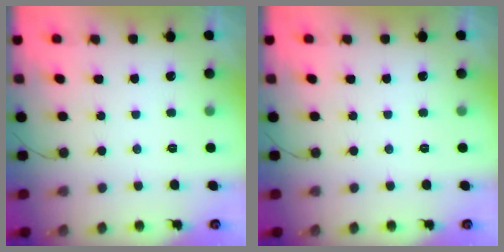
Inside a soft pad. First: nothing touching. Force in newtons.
{"total": 0.0}